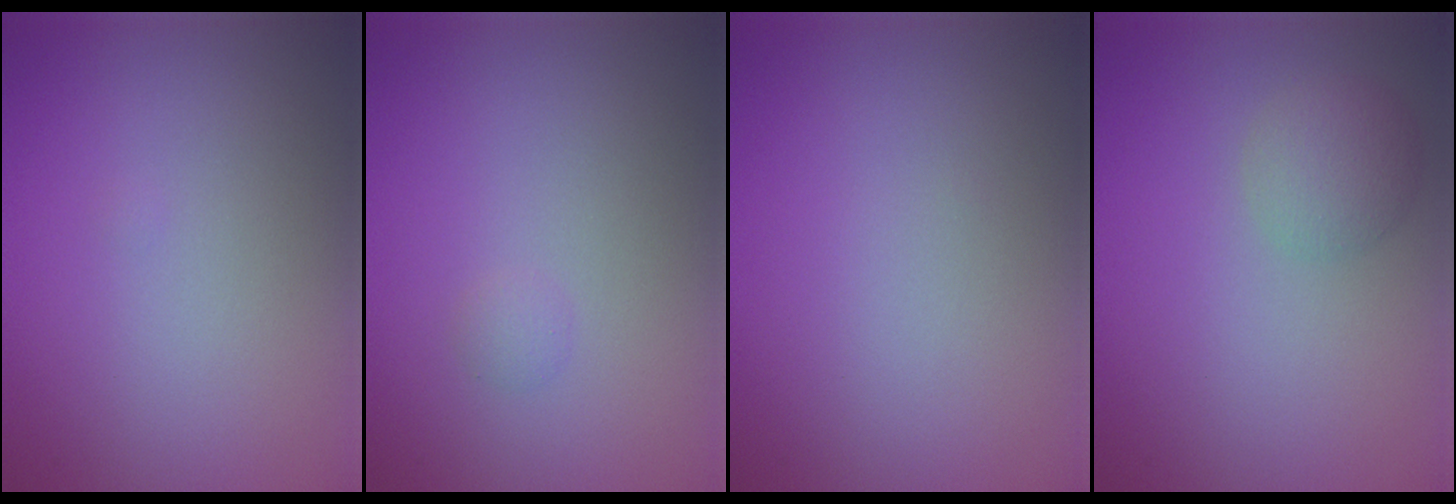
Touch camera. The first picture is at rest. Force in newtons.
{"total": 0.6, "press": 0.6, "slide": 0.1}
{"total": 0.0}
{"total": 2.4, "press": 2.4, "slide": 0.0}